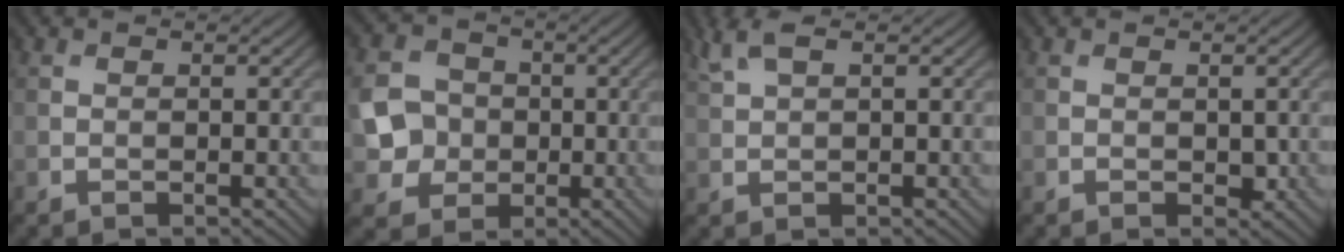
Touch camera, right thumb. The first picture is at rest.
{"total": 6.5, "force": [-0.8, 5.9, 2.7], "torque": [-0.072, -0.001, -0.028]}
{"total": 2.9, "force": [1.8, 0.8, 2.2], "torque": [-0.059, 0.010, 0.042]}
{"total": 1.0, "force": [-0.1, 0.7, 0.8], "torque": [-0.010, -0.005, 0.002]}